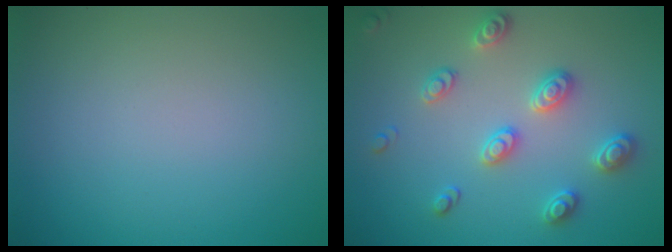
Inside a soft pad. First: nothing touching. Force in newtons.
{"total": 3.0, "press": 2.9, "slide": 0.6}